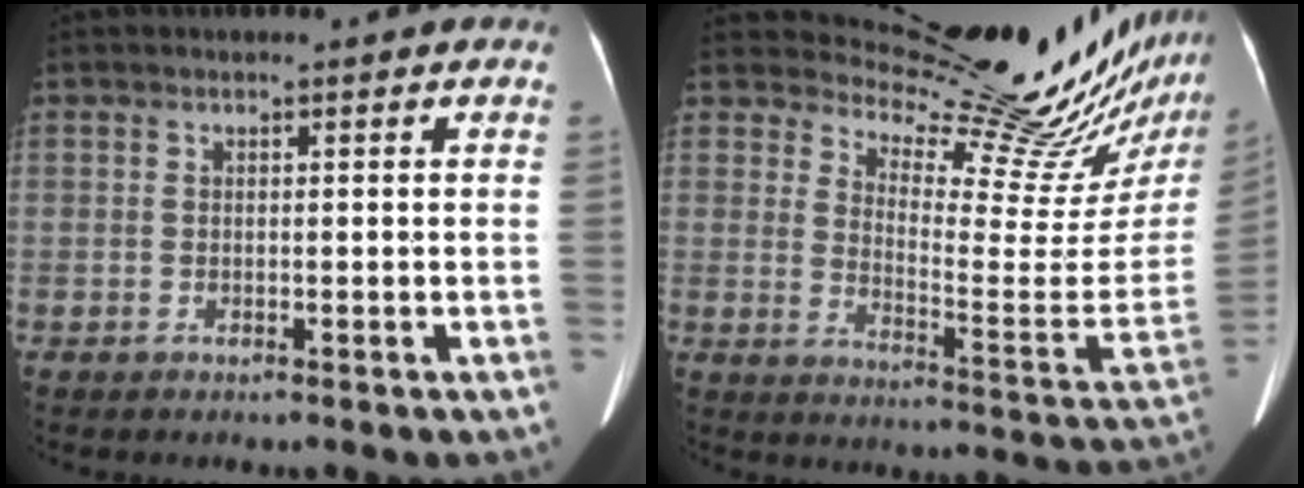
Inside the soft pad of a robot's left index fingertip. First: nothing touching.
{"total": 23.6, "force": [22.2, 2.3, 7.4], "torque": [-0.107, -0.128, 0.278]}